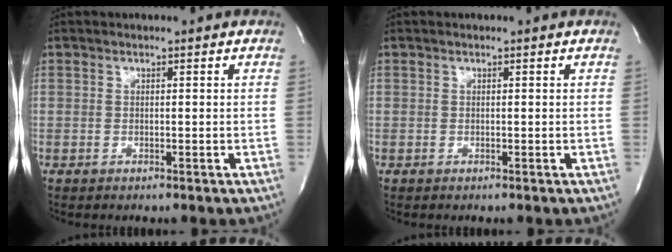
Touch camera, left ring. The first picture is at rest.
{"total": 0.0}